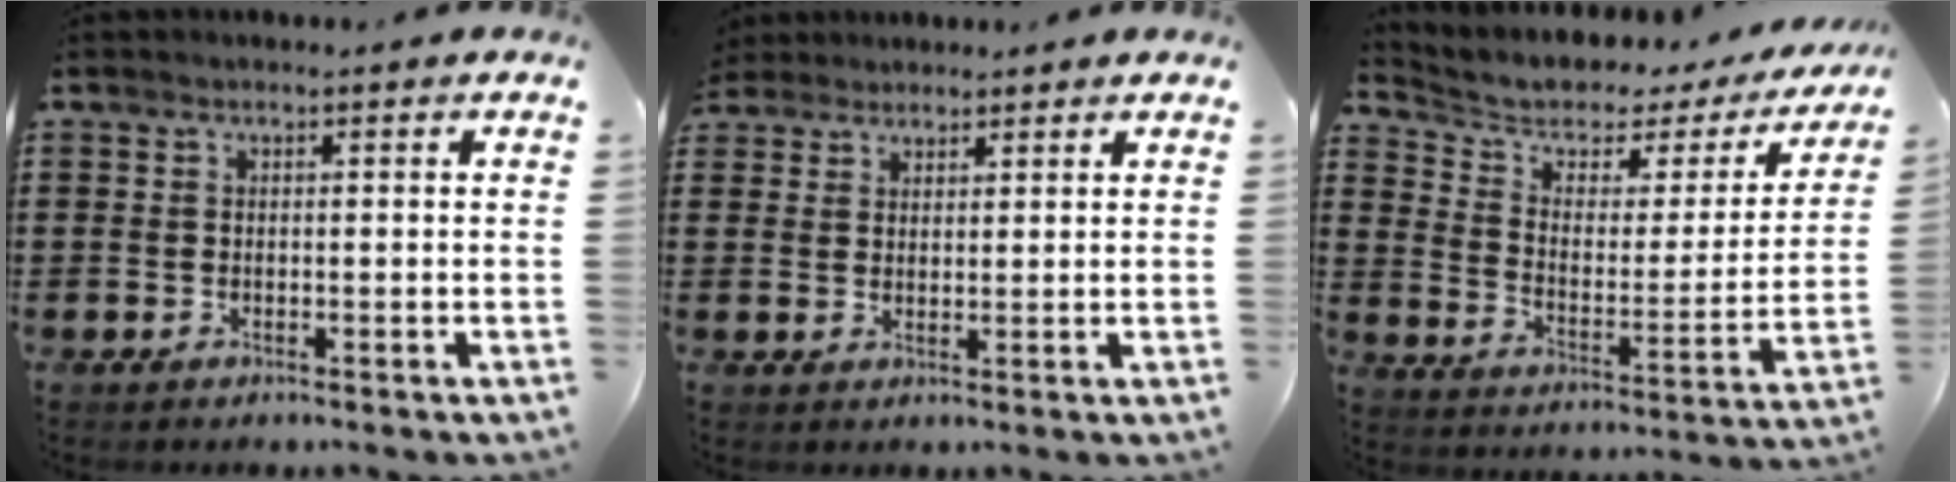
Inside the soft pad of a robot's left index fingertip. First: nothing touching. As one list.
[{"total": 2.6, "force": [2.5, 0.9, 0.0], "torque": [-0.010, 0.003, 0.048]}, {"total": 3.9, "force": [2.6, 2.4, 1.7], "torque": [-0.055, -0.021, 0.037]}]